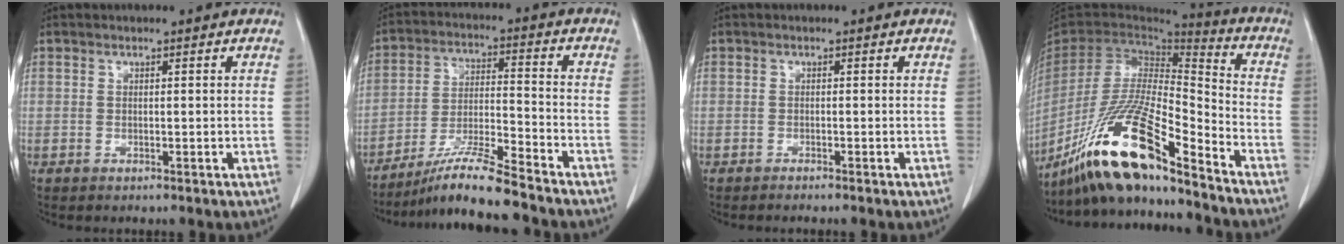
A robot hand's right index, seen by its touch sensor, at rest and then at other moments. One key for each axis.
{"total": 10.5, "fx": -9.0, "fy": -0.9, "fz": 5.3, "tx": -0.098, "ty": -0.013, "tz": -0.163}
{"total": 1.7, "fx": -1.5, "fy": -0.2, "fz": 0.9, "tx": -0.009, "ty": 0.001, "tz": -0.019}
{"total": 18.8, "fx": -14.1, "fy": 1.5, "fz": 12.3, "tx": -0.252, "ty": -0.024, "tz": -0.266}